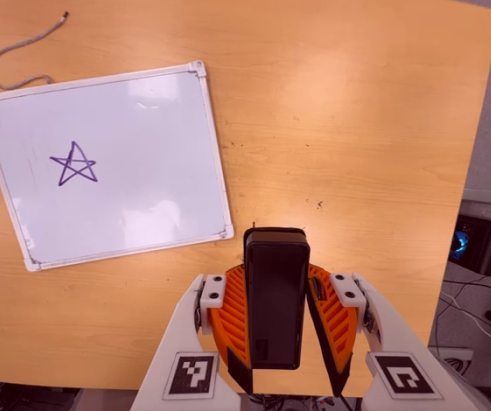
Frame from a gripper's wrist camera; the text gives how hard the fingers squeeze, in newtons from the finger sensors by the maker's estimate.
{"total": 6.5, "left": 5.0, "right": 8.1}